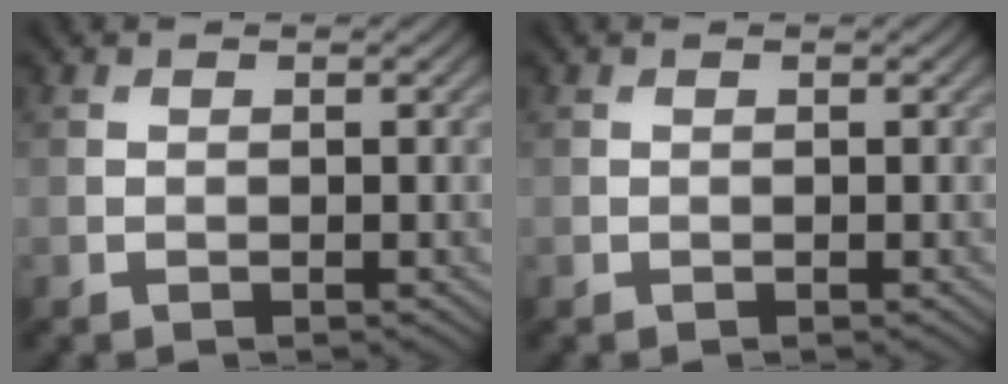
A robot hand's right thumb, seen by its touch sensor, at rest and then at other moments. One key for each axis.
{"total": 0.0}